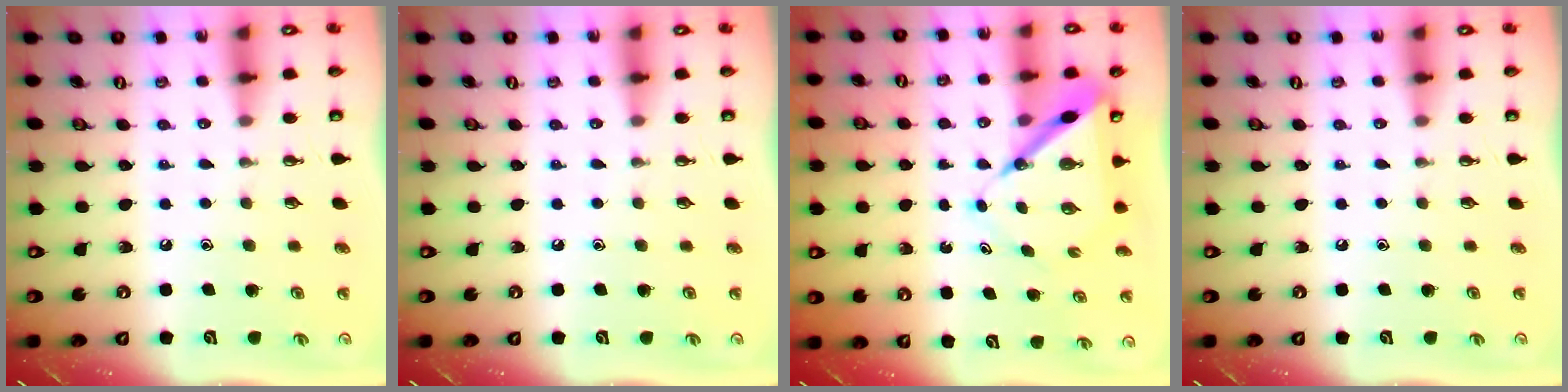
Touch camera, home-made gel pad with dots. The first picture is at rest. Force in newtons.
{"total": 0.0}
{"total": 7.8, "press": 7.7, "slide": 0.8}
{"total": 0.0}